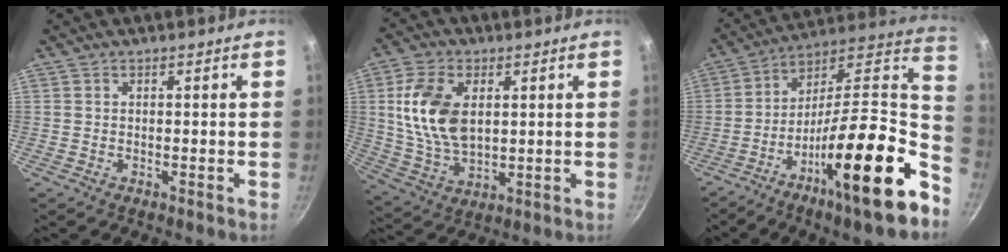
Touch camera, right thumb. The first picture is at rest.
{"total": 13.8, "force": [2.8, 8.5, 10.5], "torque": [-0.188, -0.015, 0.060]}
{"total": 25.5, "force": [-6.8, 6.1, 23.8], "torque": [-0.344, 0.027, -0.124]}